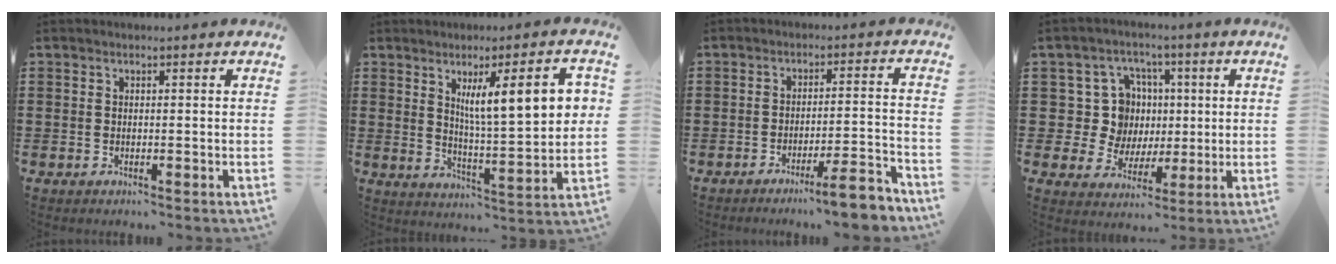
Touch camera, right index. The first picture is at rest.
{"total": 10.2, "force": [3.6, 2.0, 9.4], "torque": [-0.156, -0.002, 0.054]}
{"total": 6.7, "force": [-5.2, 0.1, 4.2], "torque": [-0.064, -0.006, -0.093]}
{"total": 9.4, "force": [1.5, 8.6, 3.3], "torque": [-0.080, 0.010, 0.033]}